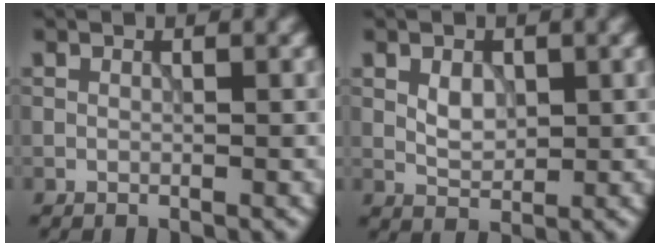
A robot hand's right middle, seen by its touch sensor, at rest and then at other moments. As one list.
[{"total": 1.9, "force": [0.3, 1.4, 1.4], "torque": [-0.027, -0.004, 0.005]}]